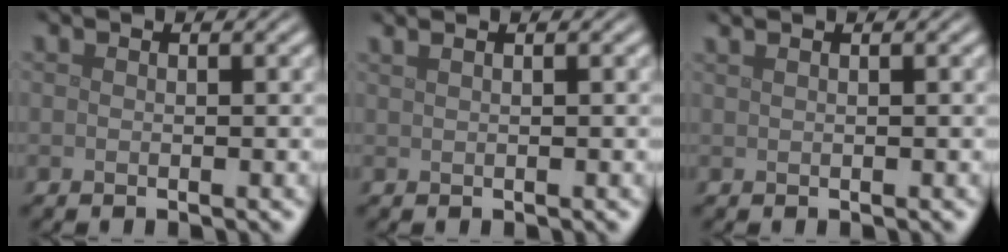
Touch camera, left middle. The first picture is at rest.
{"total": 2.6, "force": [1.6, 1.3, 1.6], "torque": [-0.011, 0.010, -0.002]}
{"total": 2.4, "force": [1.5, 1.2, 1.5], "torque": [-0.009, 0.009, -0.004]}